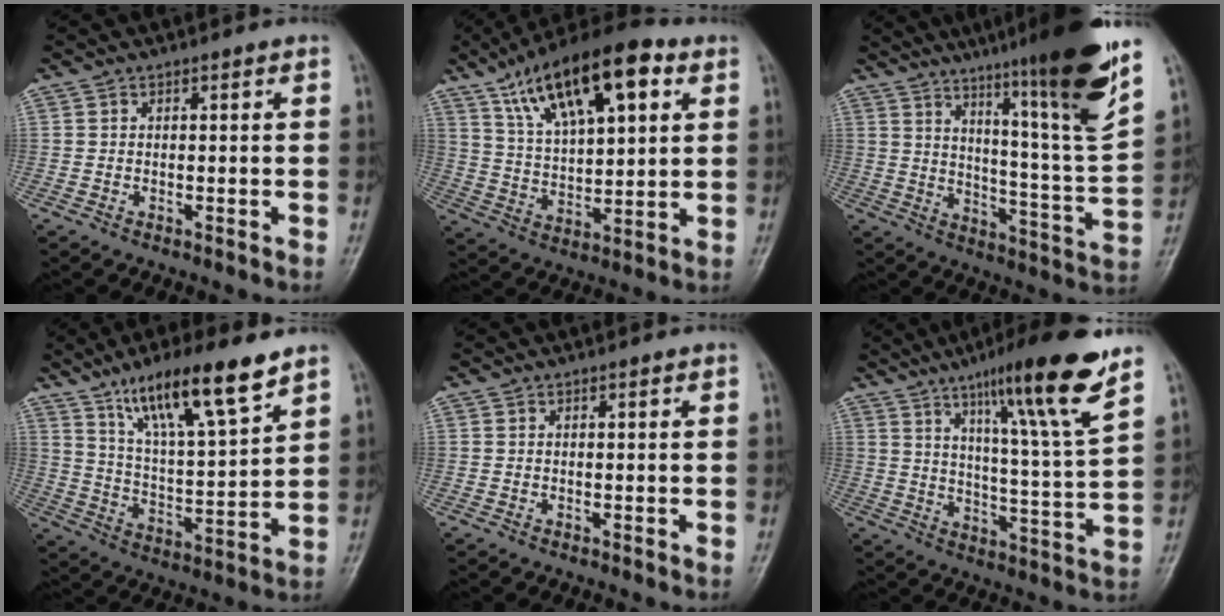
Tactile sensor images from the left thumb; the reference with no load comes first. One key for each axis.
{"total": 20.5, "fx": 9.8, "fy": 8.4, "fz": 15.9, "tx": -0.240, "ty": -0.015, "tz": 0.170}
{"total": 21.9, "fx": 14.5, "fy": 0.5, "fz": 16.4, "tx": -0.219, "ty": -0.077, "tz": 0.214}
{"total": 16.1, "fx": 10.6, "fy": 2.9, "fz": 11.8, "tx": -0.193, "ty": -0.050, "tz": 0.196}
{"total": 0.0}
{"total": 17.7, "fx": 11.0, "fy": 0.8, "fz": 13.9, "tx": -0.202, "ty": -0.056, "tz": 0.169}